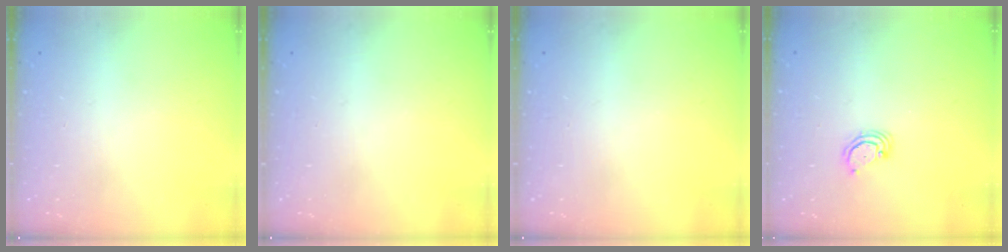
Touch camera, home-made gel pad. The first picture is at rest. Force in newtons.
{"total": 0.0}
{"total": 0.0}
{"total": 2.9, "press": 2.9, "slide": 0.3}